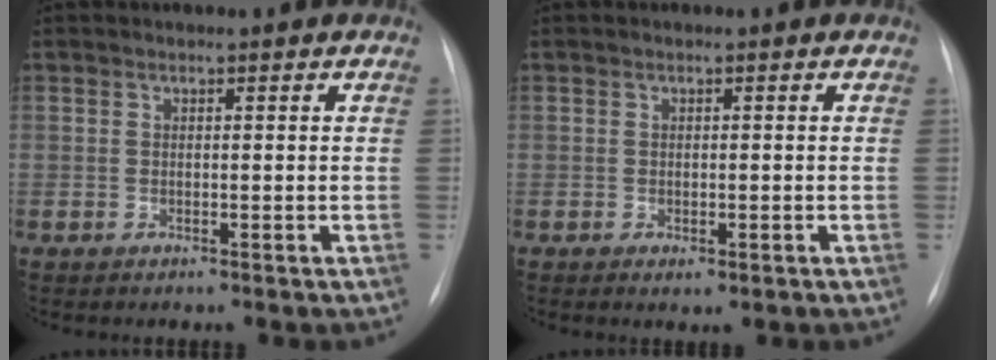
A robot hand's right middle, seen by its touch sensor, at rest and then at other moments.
{"total": 1.2, "force": [-0.3, 0.4, 1.1], "torque": [-0.015, -0.004, 0.001]}